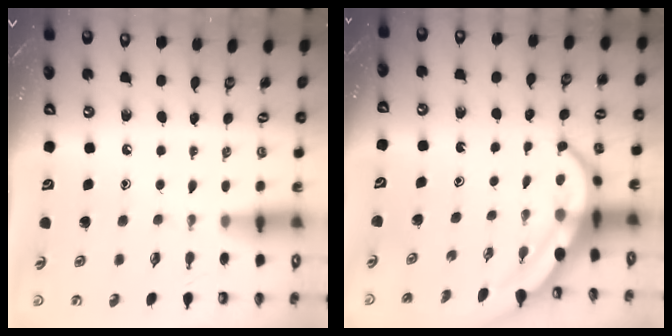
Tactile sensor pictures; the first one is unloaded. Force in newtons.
{"total": 6.4, "press": 6.3, "slide": 0.8}